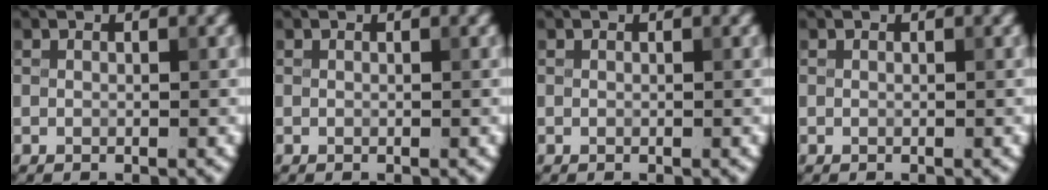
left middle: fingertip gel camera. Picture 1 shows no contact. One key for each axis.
{"total": 0.0}
{"total": 0.0}
{"total": 0.0}